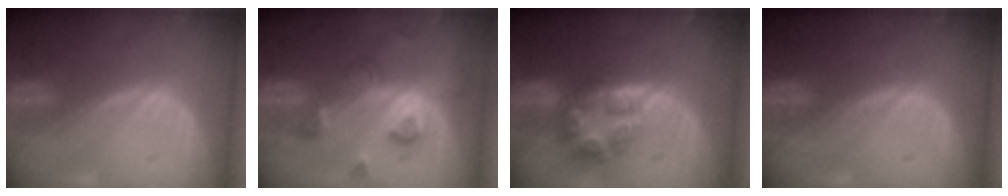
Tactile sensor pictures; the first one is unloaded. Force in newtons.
{"total": 8.0, "press": 7.1, "slide": 3.7}
{"total": 8.0, "press": 6.9, "slide": 4.0}
{"total": 0.0}